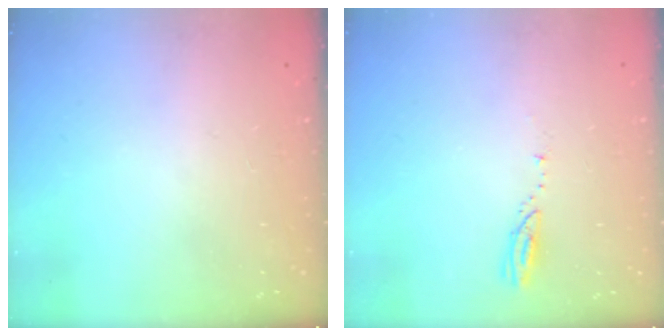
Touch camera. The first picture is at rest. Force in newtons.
{"total": 2.9, "press": 2.9, "slide": 0.2}